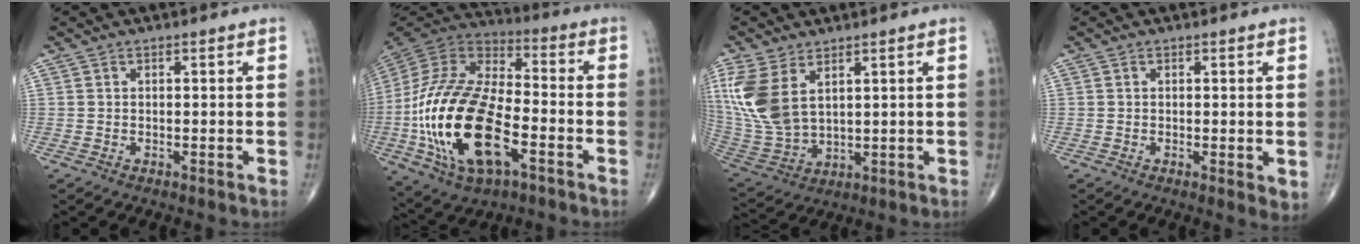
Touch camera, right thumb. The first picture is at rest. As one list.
[{"total": 26.4, "force": [-7.4, 13.1, 21.7], "torque": [-0.450, 0.017, -0.127]}, {"total": 14.0, "force": [5.3, 8.1, 10.1], "torque": [-0.231, -0.019, 0.125]}, {"total": 2.5, "force": [-0.1, 0.7, 2.4], "torque": [-0.032, -0.010, -0.003]}]